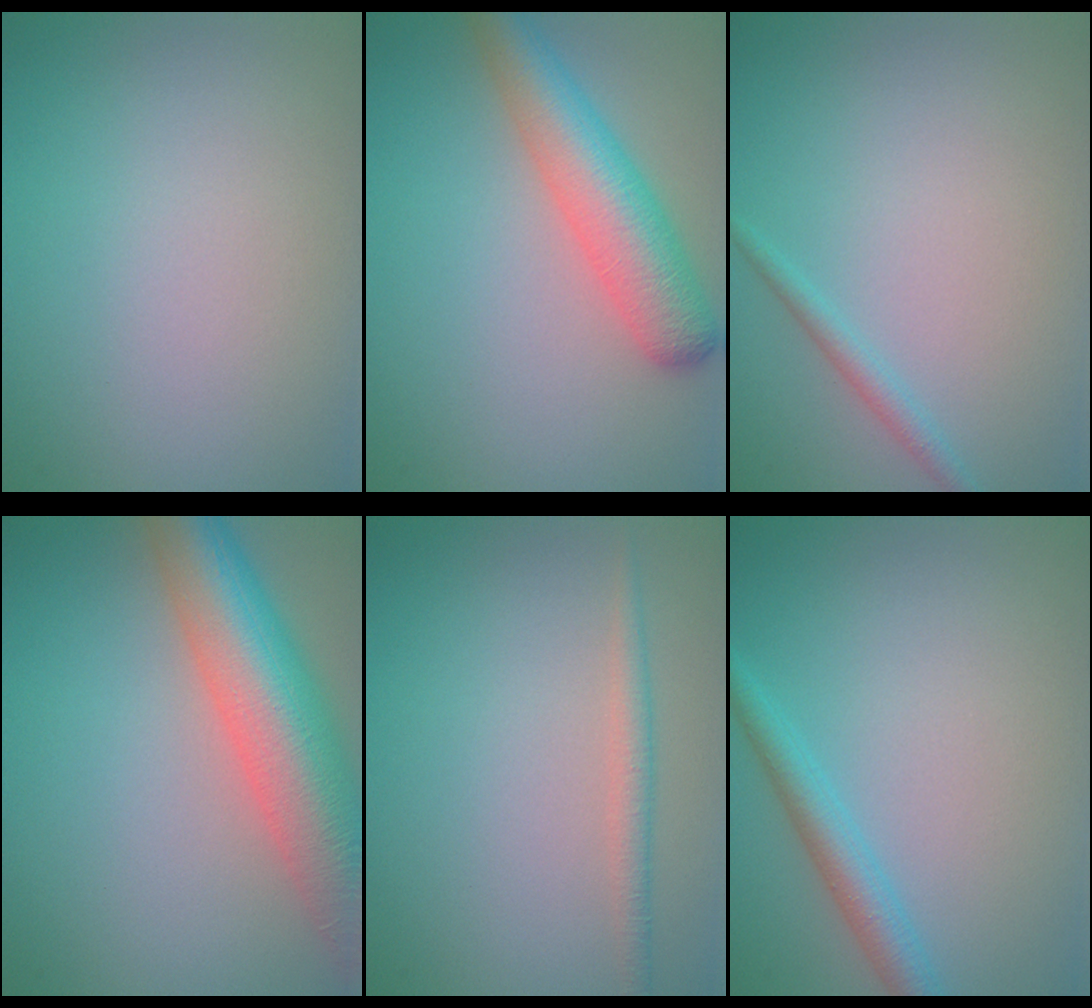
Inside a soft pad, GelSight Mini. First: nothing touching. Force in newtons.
{"total": 5.7, "press": 5.7, "slide": 0.3}
{"total": 1.4, "press": 1.4, "slide": 0.1}
{"total": 10.6, "press": 10.5, "slide": 0.6}
{"total": 1.7, "press": 1.7, "slide": 0.1}
{"total": 2.7, "press": 2.7, "slide": 0.3}